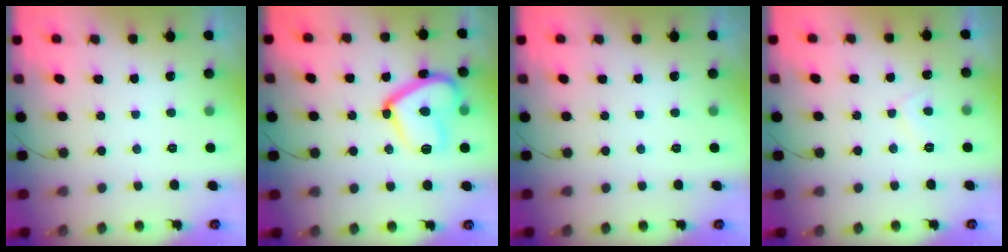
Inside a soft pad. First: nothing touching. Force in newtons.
{"total": 17.3, "press": 17.3, "slide": 1.2}
{"total": 0.0}
{"total": 5.0, "press": 4.9, "slide": 0.7}